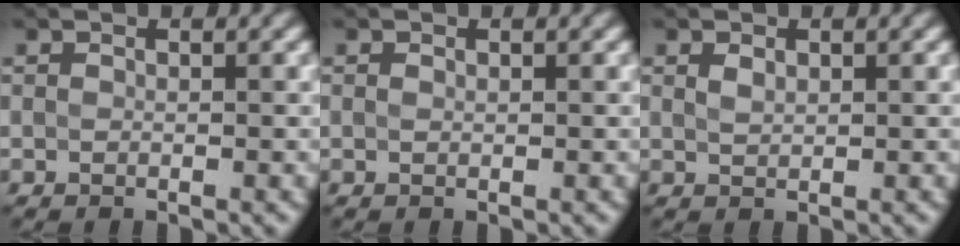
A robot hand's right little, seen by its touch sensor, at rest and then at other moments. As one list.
[{"total": 0.0}, {"total": 1.1, "force": [0.5, 0.6, 0.7], "torque": [-0.017, 0.003, 0.013]}]